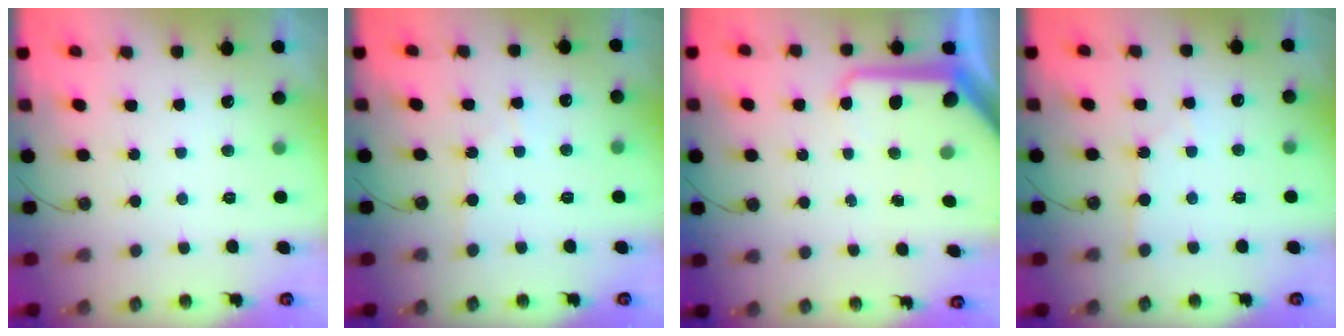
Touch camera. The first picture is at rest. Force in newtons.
{"total": 3.0, "press": 2.9, "slide": 0.5}
{"total": 11.9, "press": 11.9, "slide": 1.4}
{"total": 2.3, "press": 2.3, "slide": 0.4}